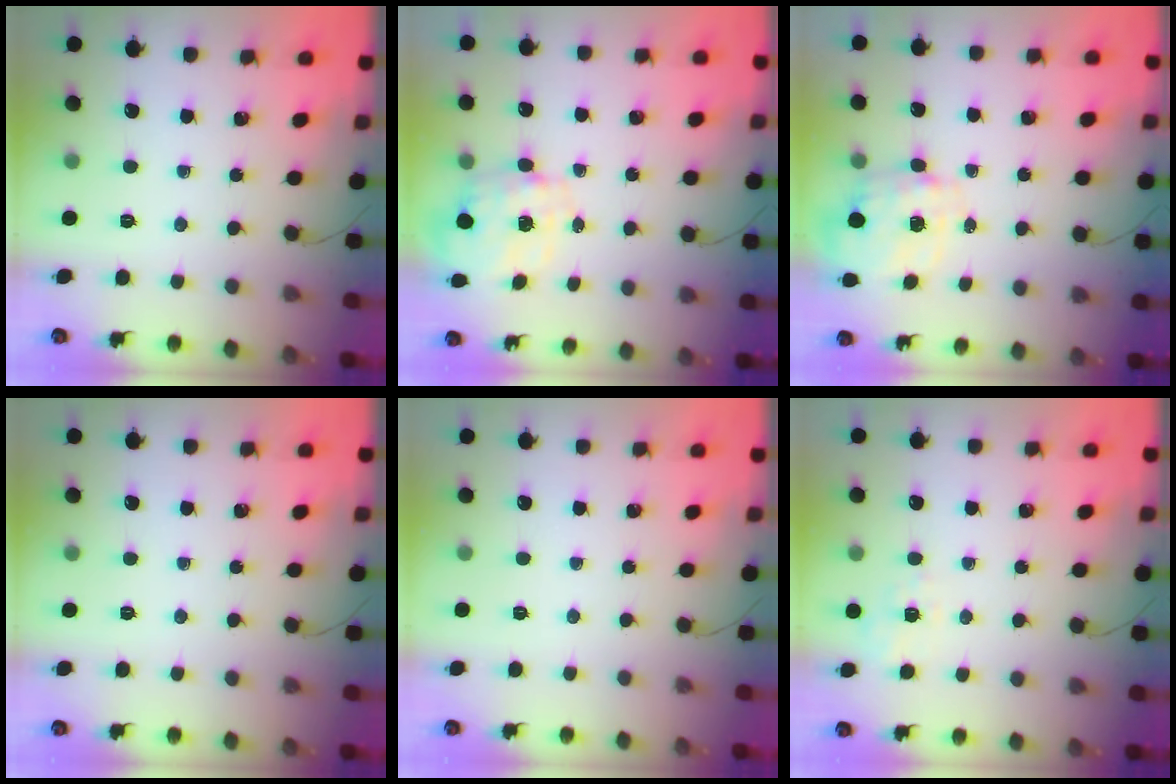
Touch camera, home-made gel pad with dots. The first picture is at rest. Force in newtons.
{"total": 2.7, "press": 2.6, "slide": 0.8}
{"total": 2.5, "press": 2.3, "slide": 1.0}
{"total": 0.0}
{"total": 2.5, "press": 2.4, "slide": 0.5}
{"total": 1.6, "press": 0.2, "slide": 1.6}